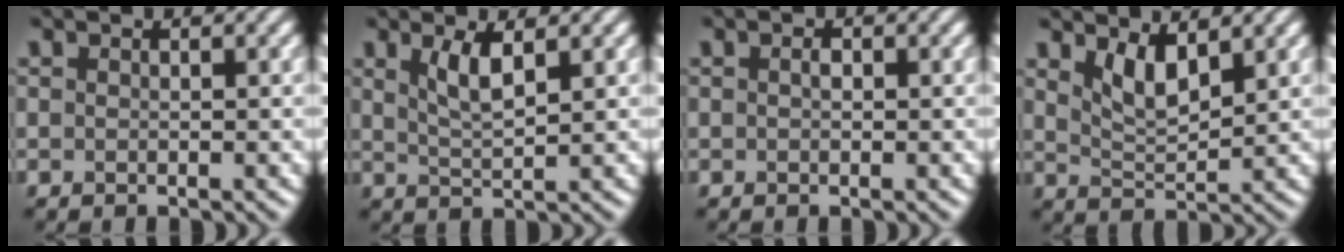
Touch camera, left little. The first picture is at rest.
{"total": 2.8, "force": [1.4, 0.7, 2.3], "torque": [-0.047, -0.005, 0.029]}
{"total": 0.7, "force": [0.1, 0.4, 0.6], "torque": [-0.012, 0.001, 0.001]}
{"total": 3.2, "force": [1.9, 1.1, 2.3], "torque": [-0.049, -0.011, 0.041]}